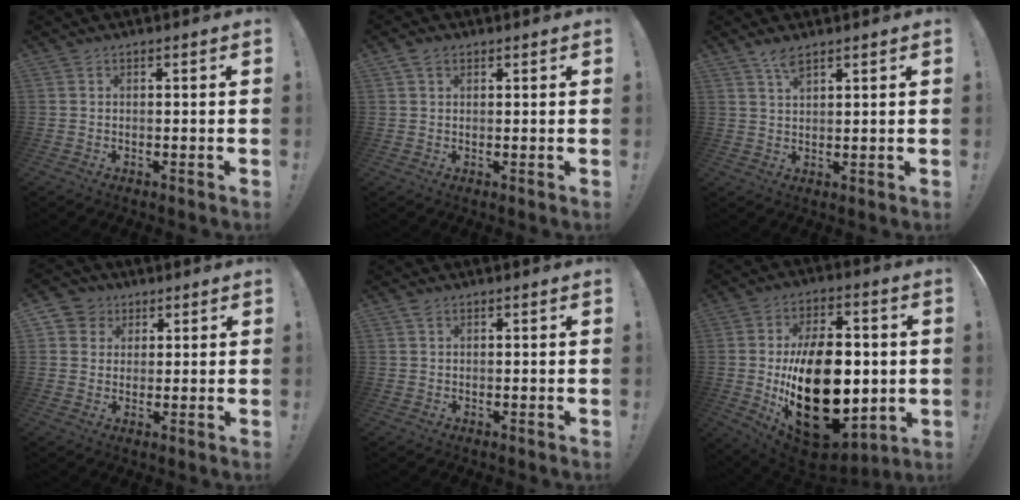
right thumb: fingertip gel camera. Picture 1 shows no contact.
{"total": 2.7, "force": [1.7, 1.7, 1.2], "torque": [-0.018, -0.002, 0.032]}
{"total": 3.8, "force": [2.7, 1.1, 2.3], "torque": [-0.043, -0.013, 0.048]}
{"total": 5.6, "force": [2.2, 5.0, 0.9], "torque": [-0.011, -0.012, 0.043]}
{"total": 1.4, "force": [1.0, 1.0, 0.3], "torque": [0.007, -0.008, 0.015]}
{"total": 30.9, "force": [-2.9, 18.2, 24.7], "torque": [-0.427, 0.002, -0.029]}